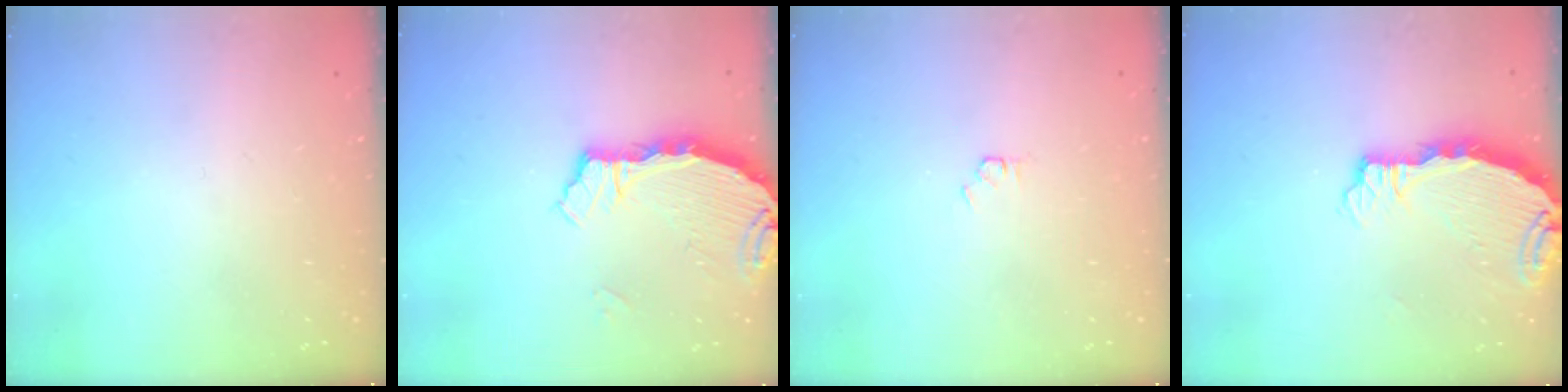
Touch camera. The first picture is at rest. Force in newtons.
{"total": 3.8, "press": 3.8, "slide": 0.4}
{"total": 1.5, "press": 1.5, "slide": 0.2}
{"total": 5.8, "press": 5.8, "slide": 0.5}